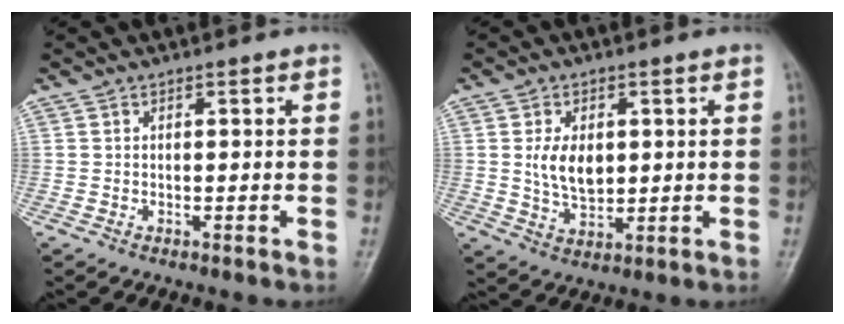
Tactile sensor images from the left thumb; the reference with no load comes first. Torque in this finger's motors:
{"motor_torque": [0.12, 0.29, 0.21, 0.00, 0.03]}